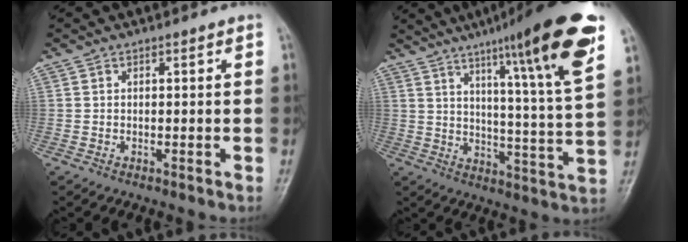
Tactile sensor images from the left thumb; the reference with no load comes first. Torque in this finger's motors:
{"motor_torque": [0.87, 0.35, 1.79, -0.98, 0.12]}